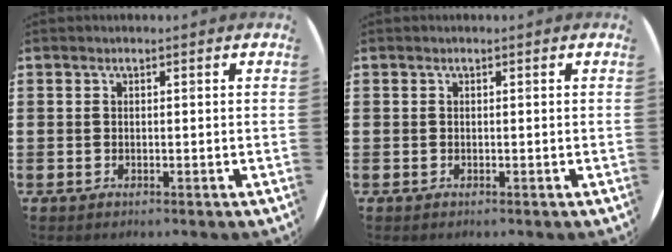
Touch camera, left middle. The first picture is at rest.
{"total": 0.0}